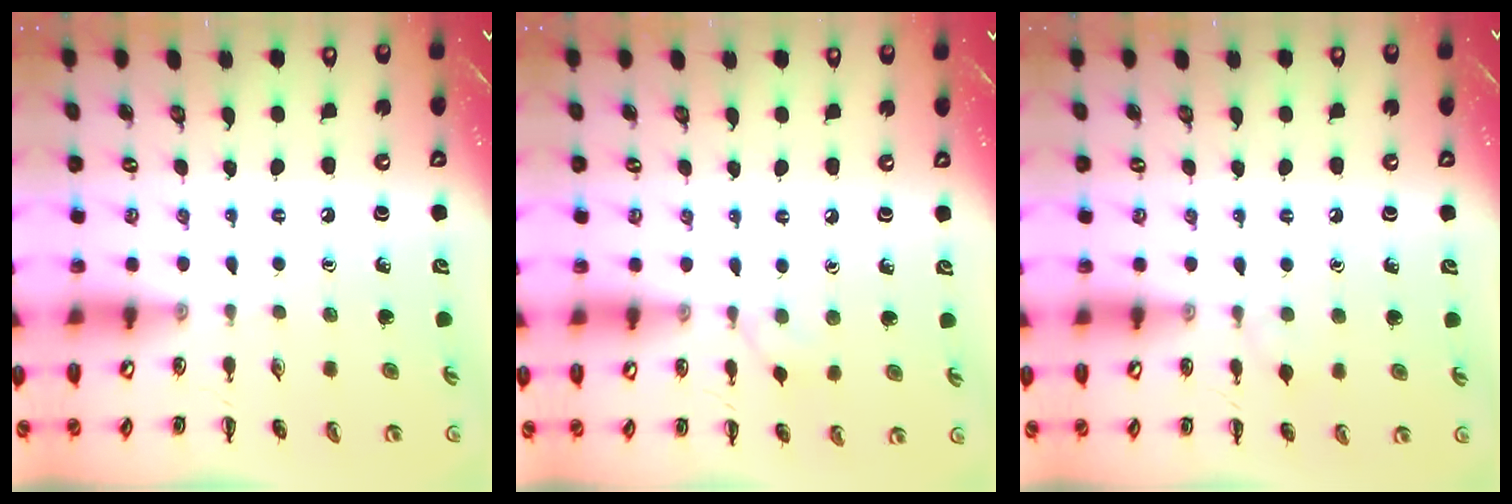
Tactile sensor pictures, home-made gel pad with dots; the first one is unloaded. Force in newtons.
{"total": 2.7, "press": 2.5, "slide": 1.2}
{"total": 3.9, "press": 3.6, "slide": 1.6}